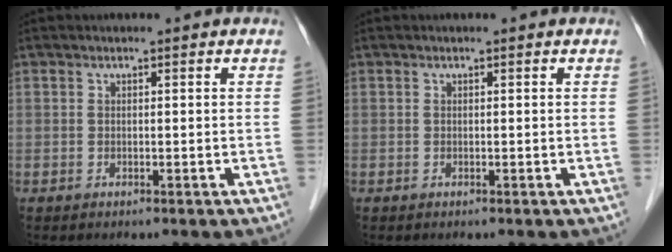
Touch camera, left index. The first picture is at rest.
{"total": 0.0}